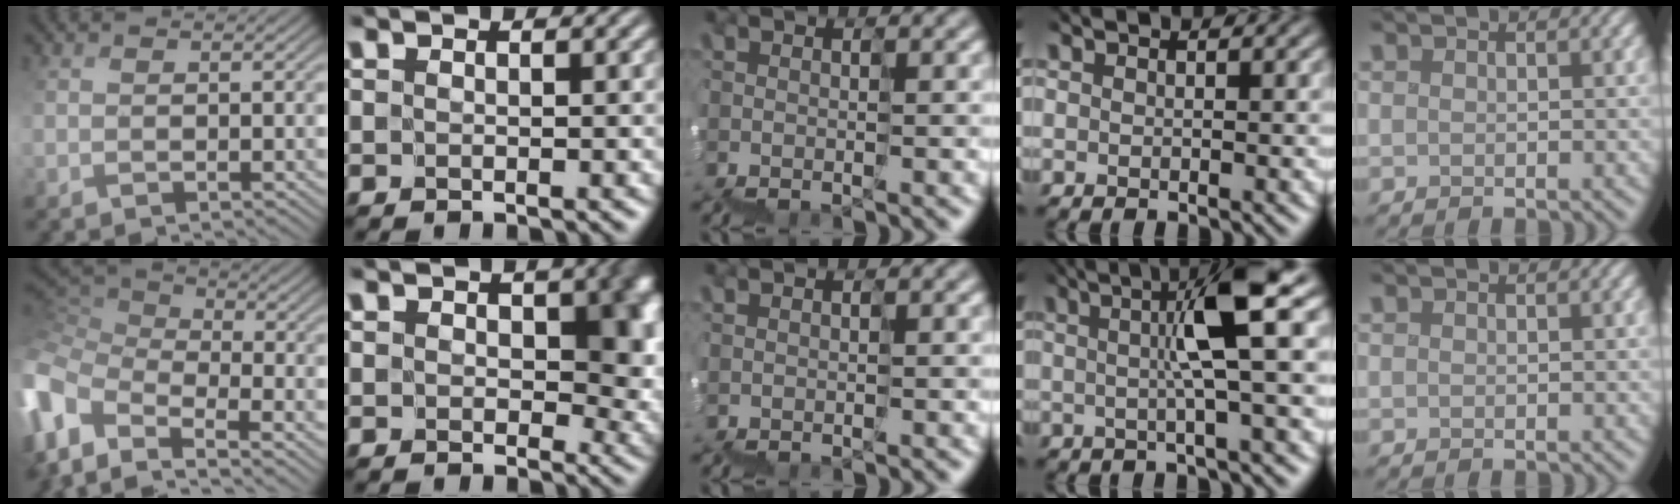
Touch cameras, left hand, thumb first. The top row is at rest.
{"thumb": {"total": 10.6, "force": [-4.3, 6.1, 7.6], "torque": [-0.233, -0.003, -0.072]}, "index": {"total": 7.3, "force": [1.4, 4.5, 5.6], "torque": [-0.063, -0.004, 0.026]}, "ring": {"total": 4.7, "force": [0.5, 0.0, 4.7], "torque": [-0.092, 0.004, 0.013]}}